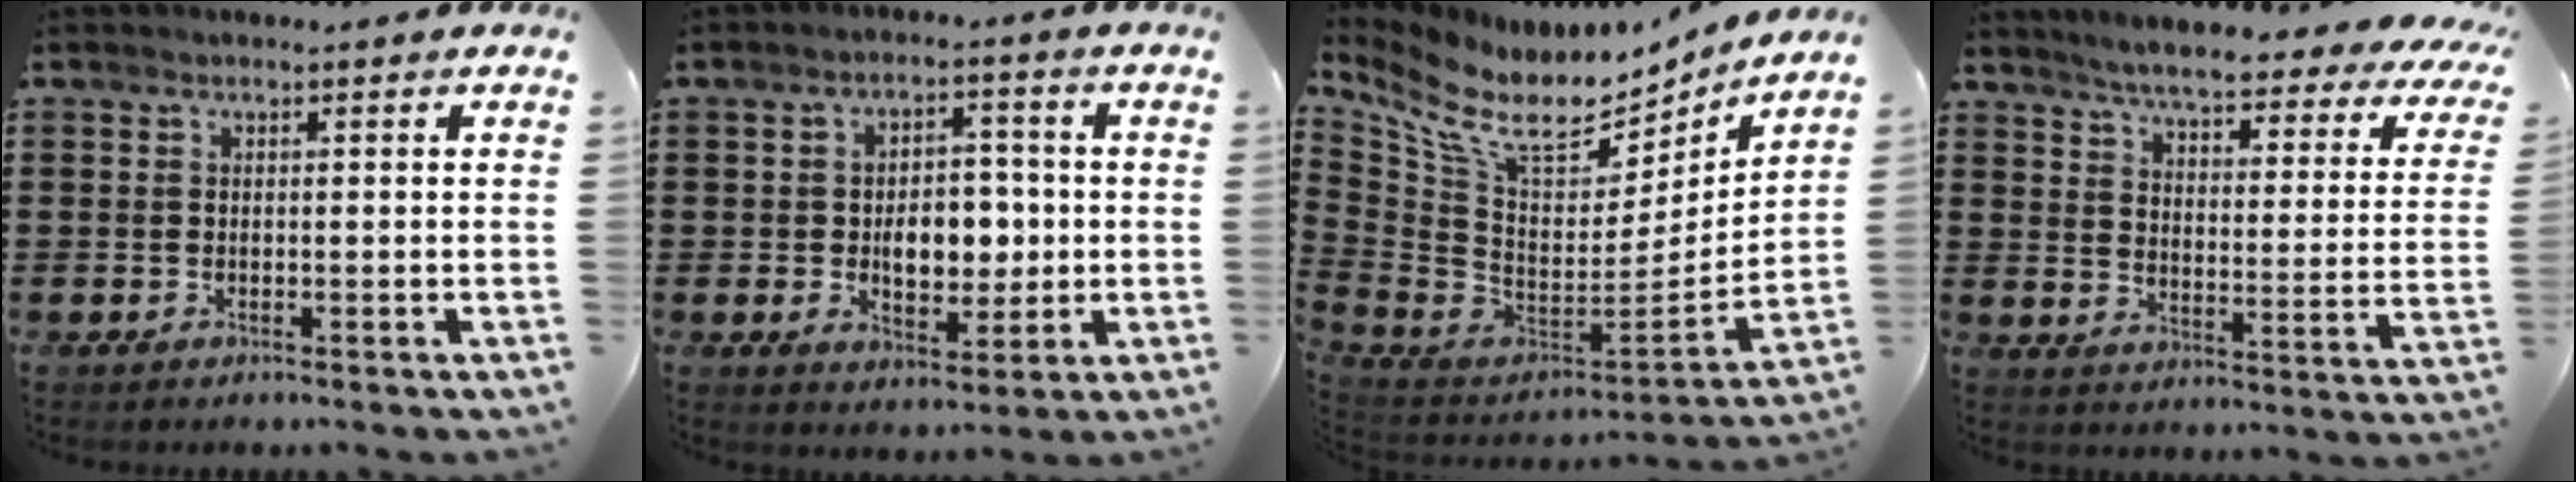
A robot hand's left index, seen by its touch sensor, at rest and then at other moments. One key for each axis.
{"total": 7.1, "fx": -0.4, "fy": 4.5, "fz": 5.5, "tx": -0.083, "ty": 0.003, "tz": -0.014}
{"total": 11.8, "fx": 8.2, "fy": 5.2, "fz": 6.8, "tx": -0.167, "ty": -0.064, "tz": 0.142}
{"total": 5.2, "fx": 4.5, "fy": 0.0, "fz": 2.6, "tx": -0.064, "ty": -0.036, "tz": 0.069}